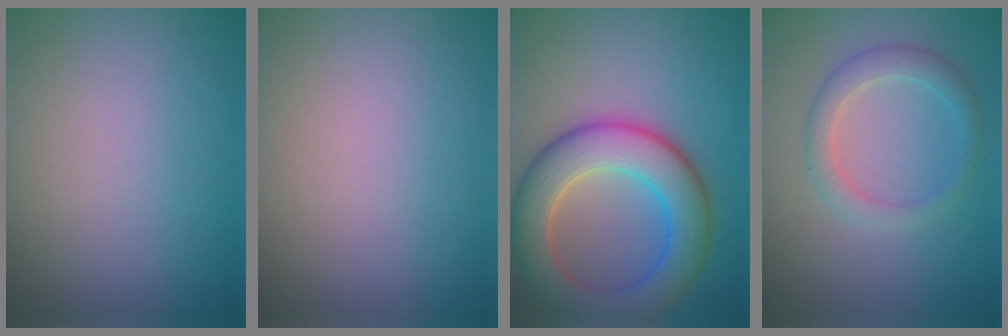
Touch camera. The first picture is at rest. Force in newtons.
{"total": 0.0}
{"total": 8.3, "press": 8.3, "slide": 0.5}
{"total": 2.6, "press": 2.6, "slide": 0.2}